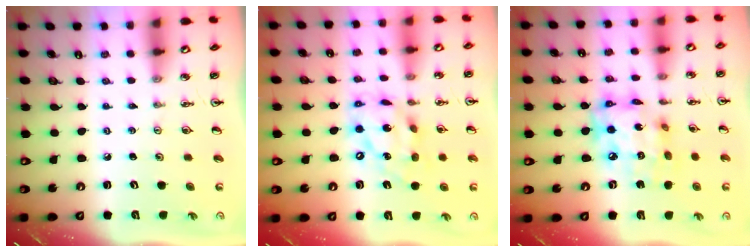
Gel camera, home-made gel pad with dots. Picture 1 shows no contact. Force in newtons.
{"total": 15.0, "press": 15.0, "slide": 1.1}
{"total": 16.0, "press": 15.9, "slide": 1.8}